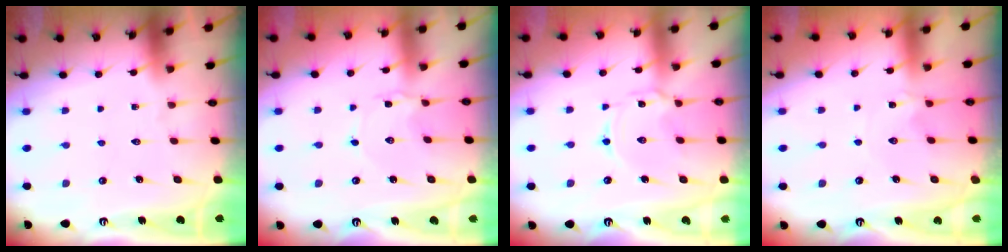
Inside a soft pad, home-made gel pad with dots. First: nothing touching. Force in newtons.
{"total": 2.0, "press": 2.0, "slide": 0.4}
{"total": 1.8, "press": 1.7, "slide": 0.4}
{"total": 0.0}